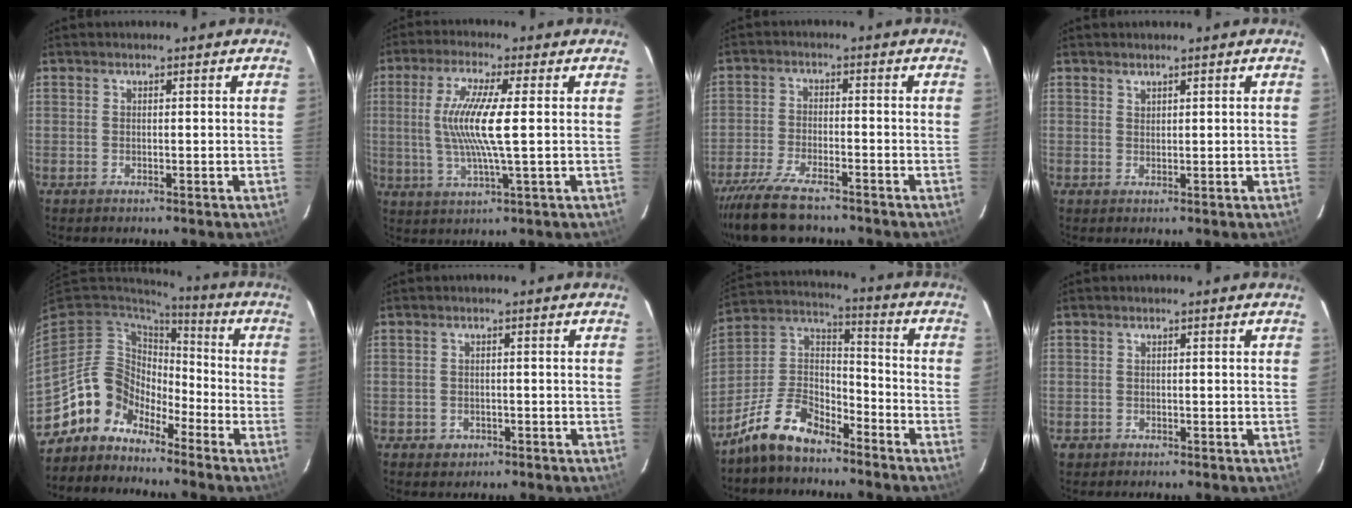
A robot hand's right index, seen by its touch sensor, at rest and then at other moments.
{"total": 10.4, "force": [0.5, 0.5, 10.4], "torque": [-0.204, -0.005, 0.012]}
{"total": 12.0, "force": [-10.1, 3.1, 5.8], "torque": [-0.143, -0.027, -0.182]}
{"total": 0.8, "force": [0.7, 0.2, 0.1], "torque": [-0.001, 0.001, 0.015]}
{"total": 10.3, "force": [-7.8, 6.8, 0.9], "torque": [-0.028, 0.042, -0.156]}
{"total": 2.5, "force": [-1.2, 2.2, 0.5], "torque": [-0.014, 0.002, -0.013]}
{"total": 13.7, "force": [-9.9, 6.2, 7.1], "torque": [-0.165, 0.033, -0.187]}
{"total": 1.4, "force": [-0.6, 1.2, 0.1], "torque": [-0.004, 0.002, -0.007]}